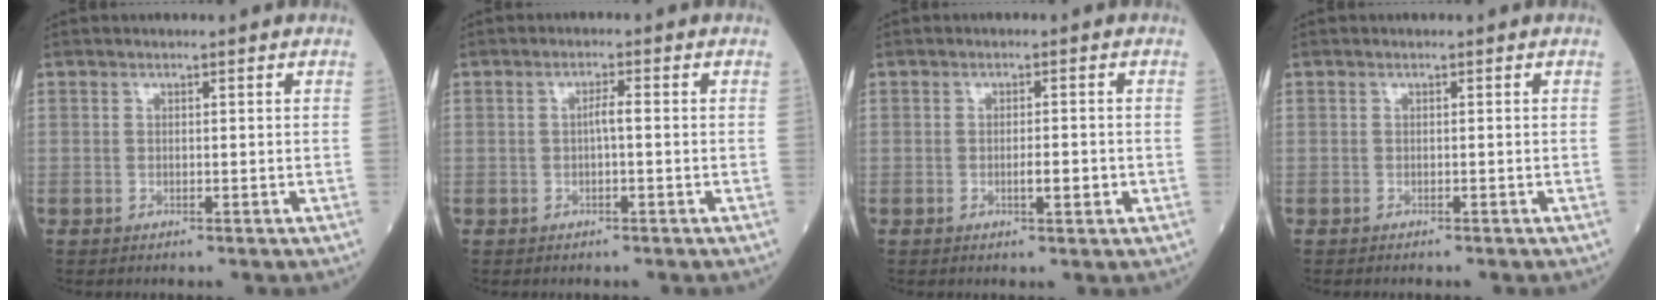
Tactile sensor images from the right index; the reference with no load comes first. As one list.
[{"total": 2.2, "force": [-0.1, 0.6, 2.1], "torque": [-0.043, 0.003, 0.000]}, {"total": 2.9, "force": [-0.7, 0.9, 2.7], "torque": [-0.052, 0.000, -0.007]}, {"total": 1.6, "force": [-1.2, 0.7, 0.7], "torque": [-0.020, -0.003, -0.013]}]